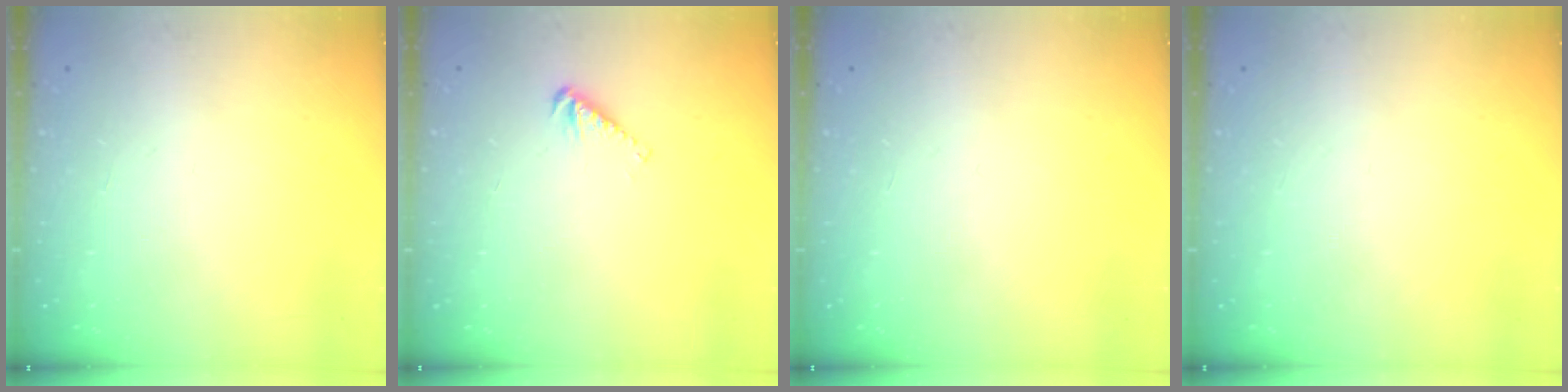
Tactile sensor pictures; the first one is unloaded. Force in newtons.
{"total": 2.5, "press": 2.5, "slide": 0.1}
{"total": 0.0}
{"total": 0.0}